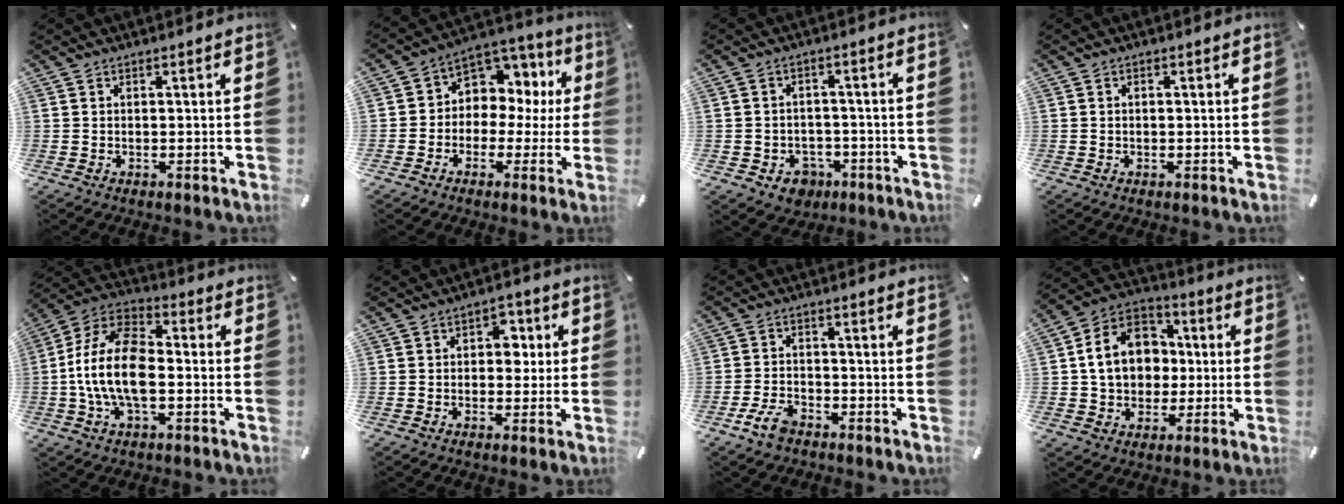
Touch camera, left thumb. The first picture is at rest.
{"total": 9.1, "force": [1.9, 7.9, 4.1], "torque": [-0.068, -0.022, 0.038]}
{"total": 5.4, "force": [-2.5, 4.5, 1.6], "torque": [-0.025, 0.014, -0.045]}
{"total": 0.6, "force": [-0.1, 0.4, 0.4], "torque": [-0.008, 0.001, -0.002]}
{"total": 15.1, "force": [-2.8, 8.6, 12.1], "torque": [-0.257, 0.010, -0.053]}
{"total": 5.5, "force": [0.3, 4.2, 3.5], "torque": [-0.032, 0.000, -0.006]}
{"total": 5.7, "force": [-3.7, 3.1, 3.1], "torque": [-0.078, 0.014, -0.075]}
{"total": 14.5, "force": [-0.2, 12.5, 7.3], "torque": [-0.151, 0.020, -0.001]}